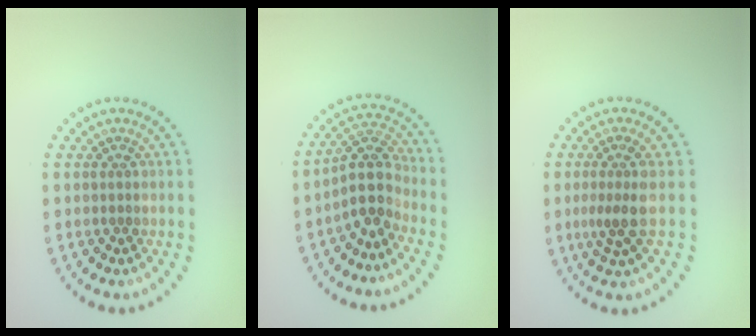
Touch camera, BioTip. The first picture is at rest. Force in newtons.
{"total": 3.8, "press": 3.0, "slide": 2.3}
{"total": 2.8, "press": 2.1, "slide": 1.9}